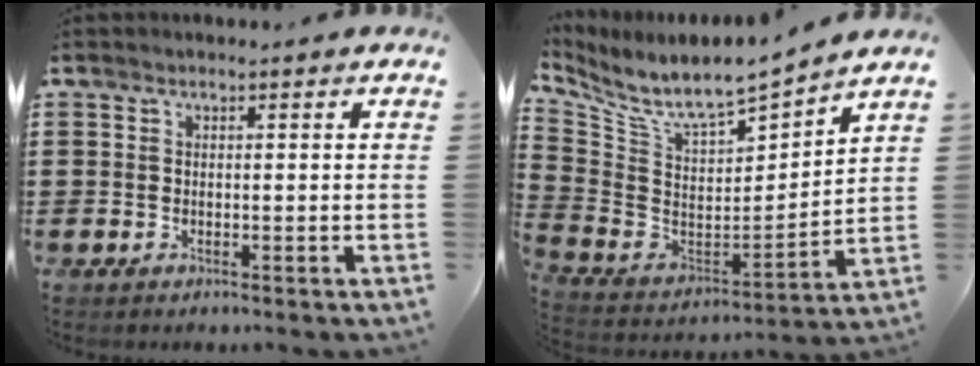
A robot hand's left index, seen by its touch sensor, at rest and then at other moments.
{"total": 6.9, "force": [6.0, 1.2, 3.0], "torque": [-0.091, -0.058, 0.099]}